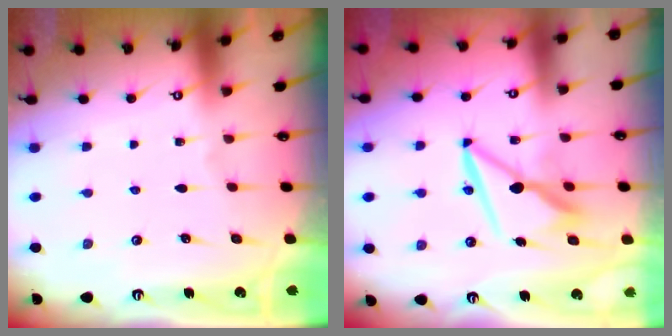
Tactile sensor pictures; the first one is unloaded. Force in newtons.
{"total": 10.1, "press": 10.0, "slide": 1.3}